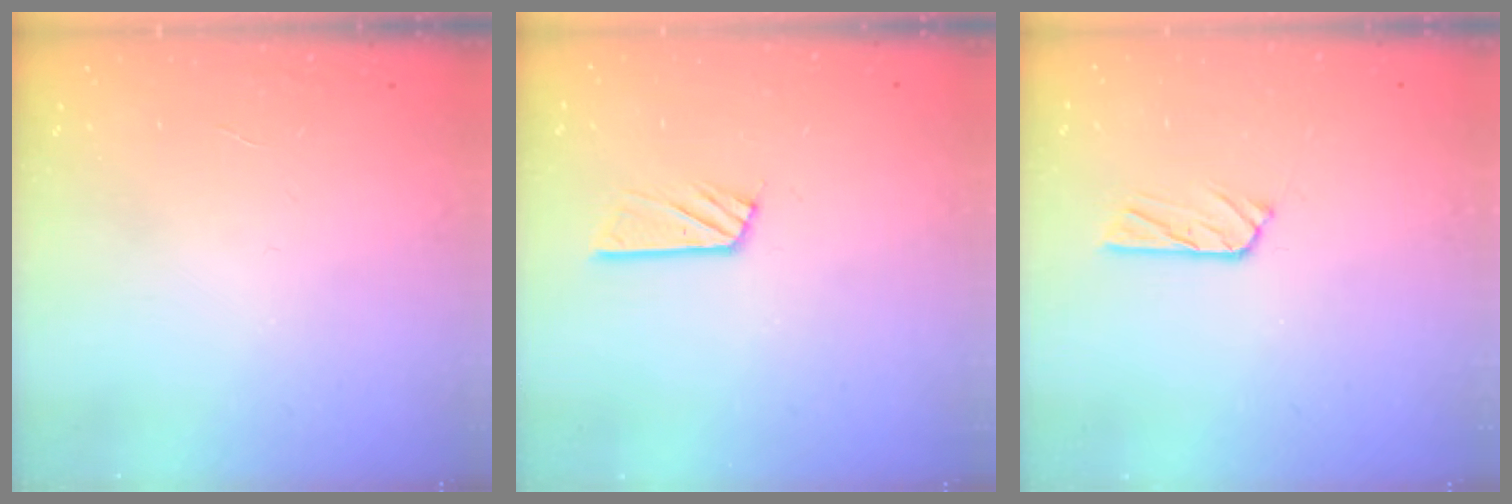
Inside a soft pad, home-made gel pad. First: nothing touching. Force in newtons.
{"total": 7.0, "press": 7.0, "slide": 0.2}
{"total": 4.6, "press": 4.6, "slide": 0.2}